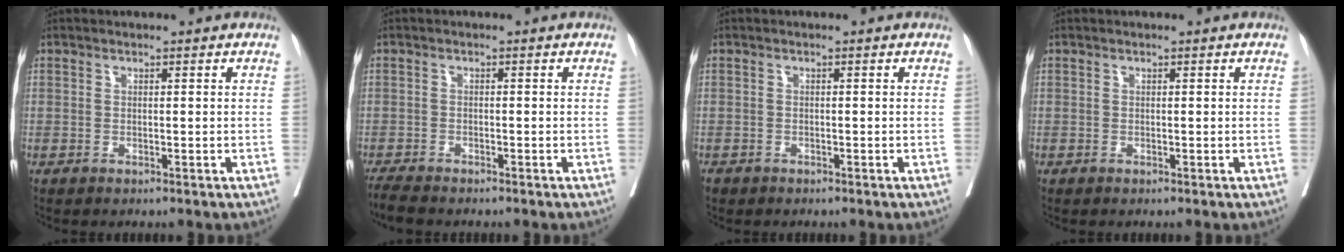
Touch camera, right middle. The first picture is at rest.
{"total": 3.7, "force": [-3.4, 0.3, 1.5], "torque": [-0.033, -0.015, -0.059]}
{"total": 1.5, "force": [-1.2, 0.7, 0.4], "torque": [-0.017, -0.004, -0.020]}
{"total": 0.0}